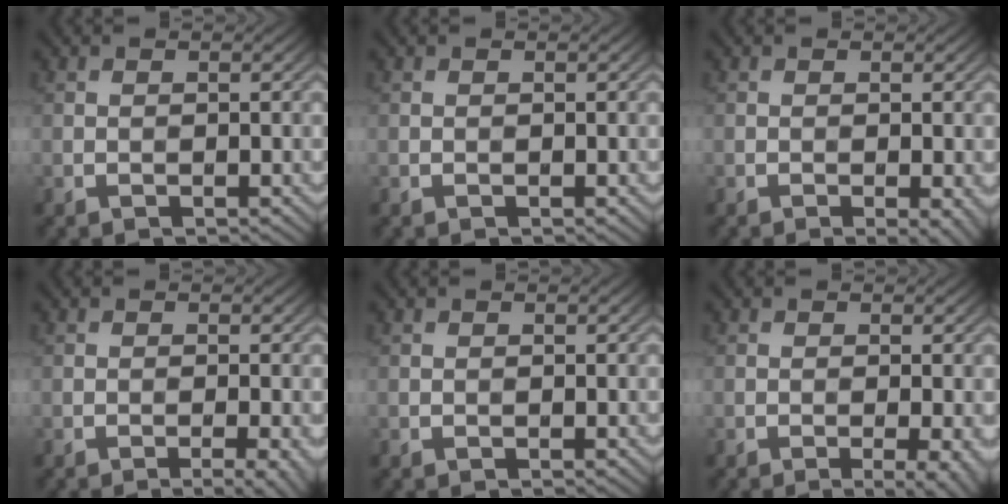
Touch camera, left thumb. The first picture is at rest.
{"total": 0.0}
{"total": 1.7, "force": [-0.6, 0.3, 1.6], "torque": [-0.023, -0.004, -0.009]}
{"total": 2.7, "force": [-1.3, 0.4, 2.3], "torque": [-0.031, 0.004, -0.022]}
{"total": 0.0}
{"total": 3.1, "force": [-1.1, 0.6, 2.8], "torque": [-0.041, 0.000, -0.017]}